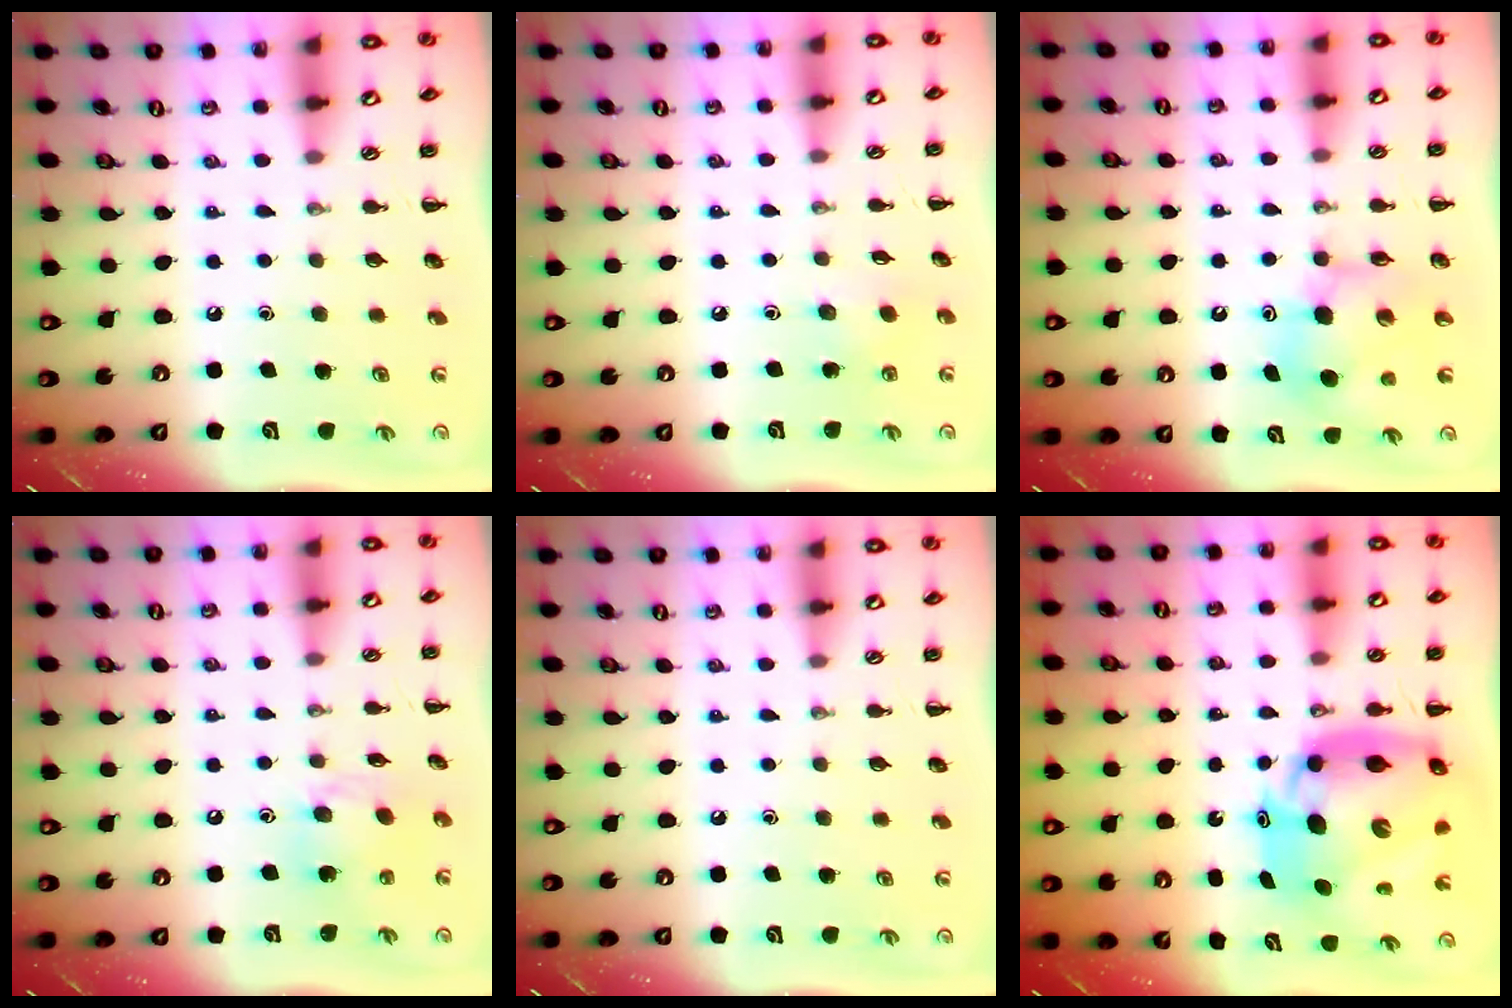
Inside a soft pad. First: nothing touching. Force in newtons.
{"total": 2.9, "press": 2.8, "slide": 1.0}
{"total": 7.4, "press": 7.3, "slide": 1.5}
{"total": 9.5, "press": 9.4, "slide": 1.3}
{"total": 0.0}
{"total": 16.5, "press": 15.8, "slide": 4.6}